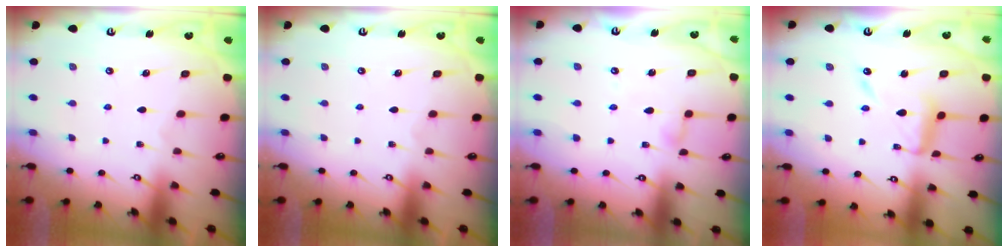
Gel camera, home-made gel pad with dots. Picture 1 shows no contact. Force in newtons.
{"total": 0.0}
{"total": 4.3, "press": 4.2, "slide": 0.4}
{"total": 11.9, "press": 11.8, "slide": 1.0}